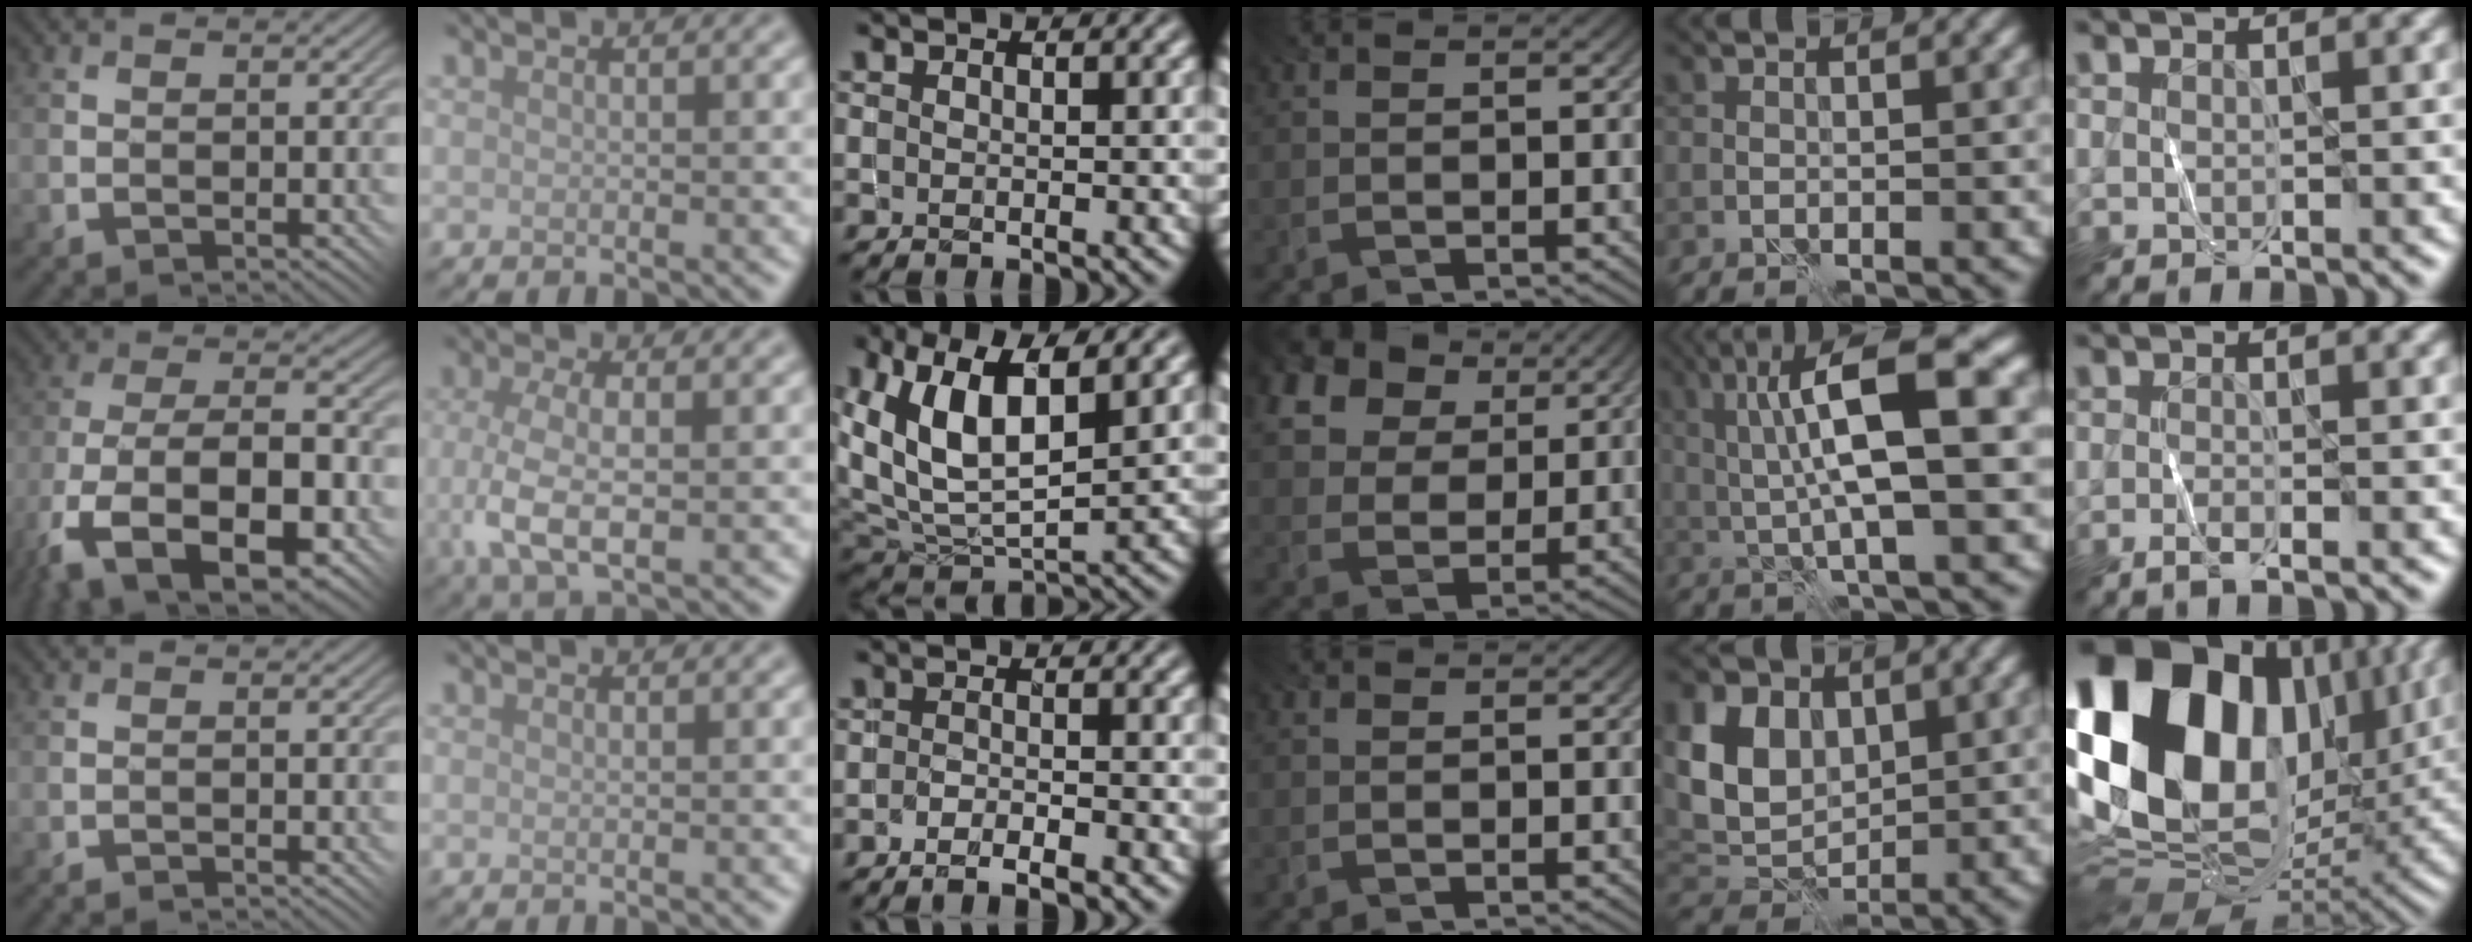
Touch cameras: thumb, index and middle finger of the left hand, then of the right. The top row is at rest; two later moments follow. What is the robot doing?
{"motion": "fold", "object": "shorts"}